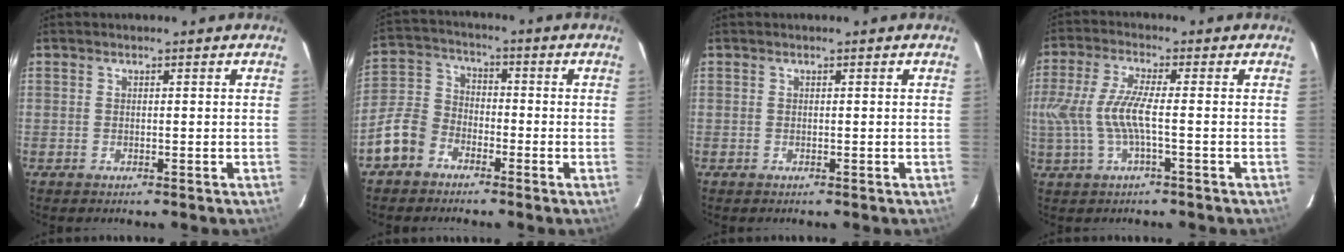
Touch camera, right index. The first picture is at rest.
{"total": 9.3, "force": [-5.6, 6.7, 3.2], "torque": [-0.078, 0.030, -0.111]}
{"total": 0.0}
{"total": 8.1, "force": [-1.1, 1.2, 7.9], "torque": [-0.172, -0.003, -0.015]}